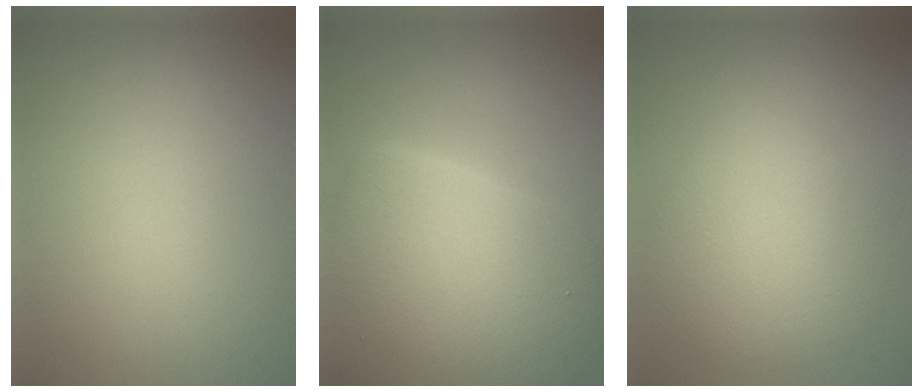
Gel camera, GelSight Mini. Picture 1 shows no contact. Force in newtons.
{"total": 10.8, "press": 10.8, "slide": 0.4}
{"total": 5.4, "press": 5.4, "slide": 0.1}